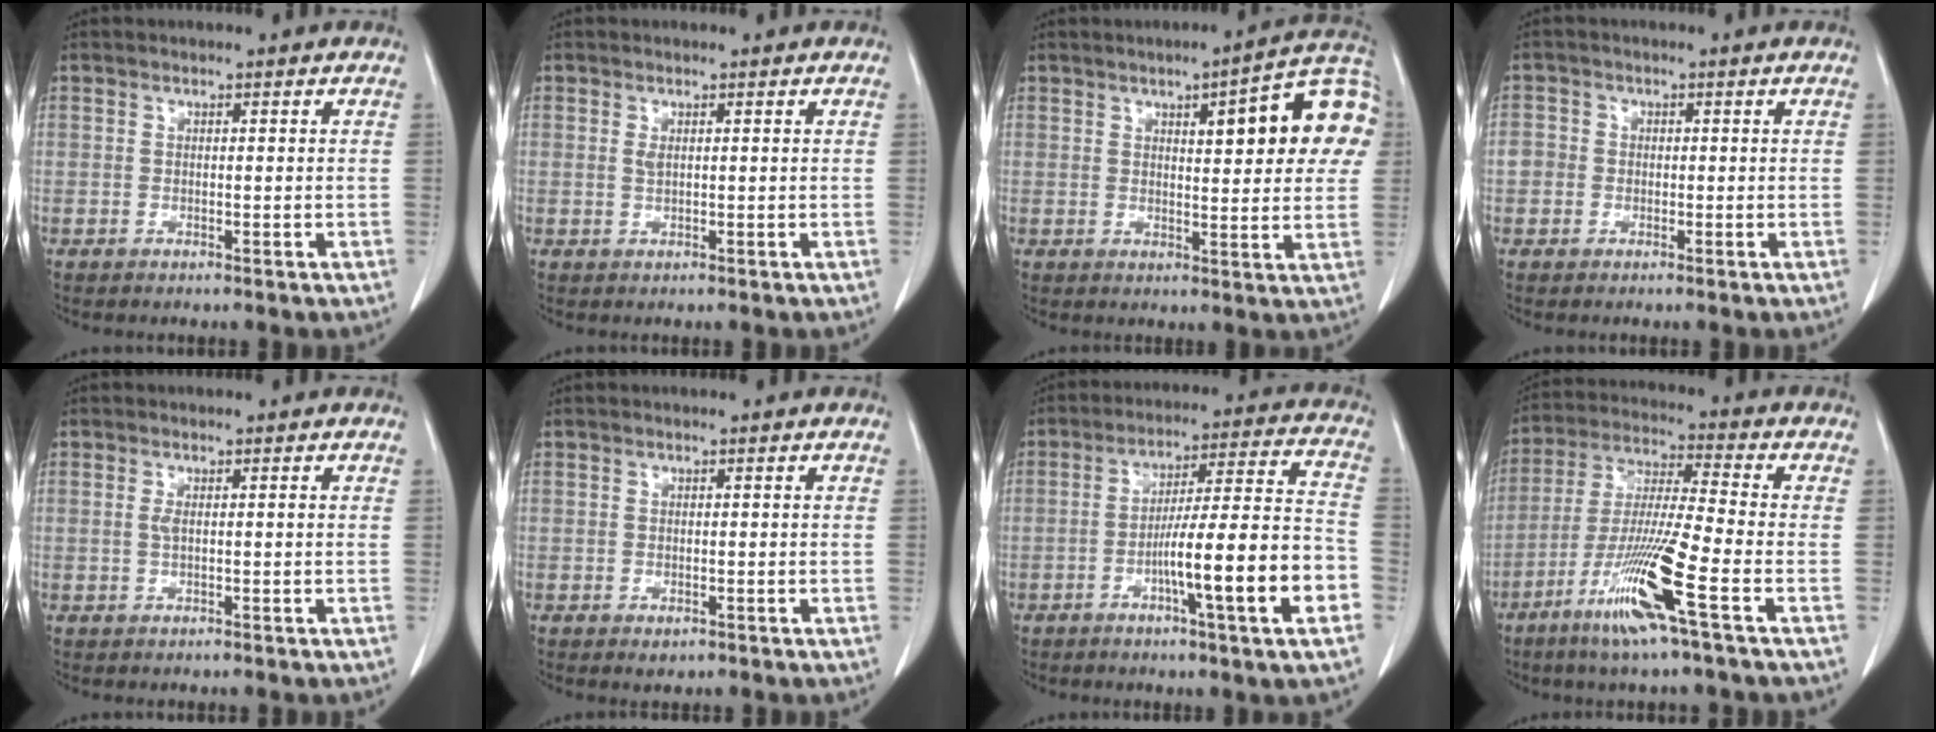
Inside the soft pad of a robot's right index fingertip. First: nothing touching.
{"total": 0.9, "force": [0.4, 0.3, 0.8], "torque": [-0.018, -0.003, 0.008]}
{"total": 14.1, "force": [4.1, 3.2, 13.1], "torque": [-0.160, 0.024, 0.043]}
{"total": 2.7, "force": [-0.3, 2.6, 0.6], "torque": [0.000, 0.012, -0.009]}
{"total": 1.3, "force": [0.1, 0.2, 1.3], "torque": [-0.027, 0.000, 0.002]}
{"total": 1.3, "force": [-0.8, 0.6, 0.8], "torque": [-0.010, -0.001, -0.005]}
{"total": 15.6, "force": [-5.3, 0.1, 14.6], "torque": [-0.229, 0.009, -0.081]}
{"total": 13.7, "force": [-6.5, -0.7, 12.0], "torque": [-0.243, -0.025, -0.126]}